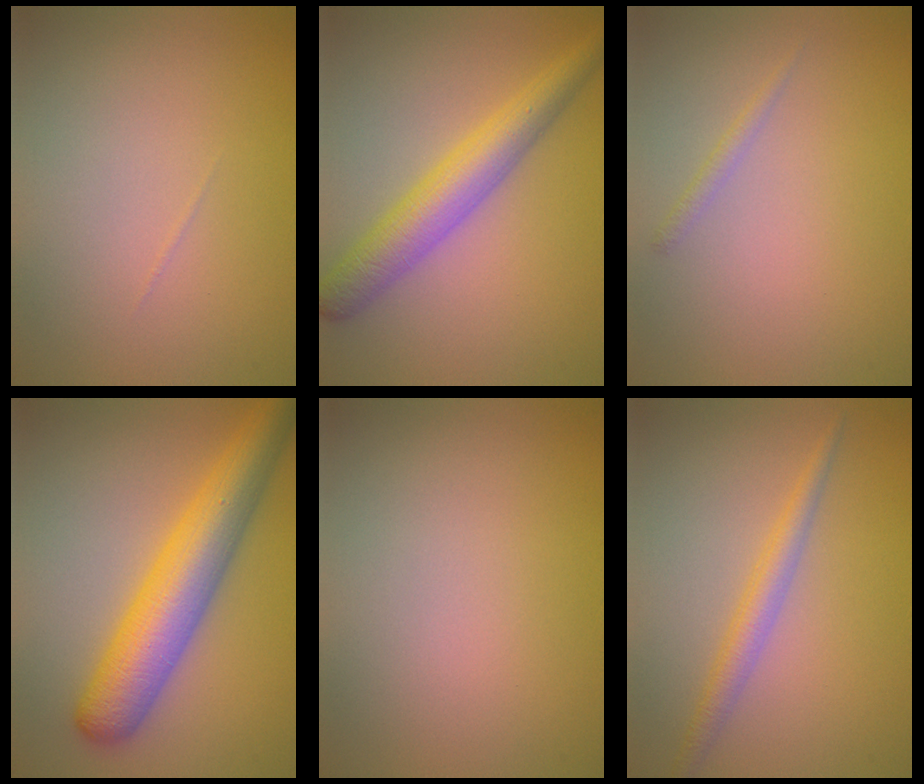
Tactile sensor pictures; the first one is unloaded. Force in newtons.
{"total": 5.0, "press": 5.0, "slide": 0.2}
{"total": 0.8, "press": 0.8, "slide": 0.0}
{"total": 7.8, "press": 7.8, "slide": 0.3}
{"total": 0.0}
{"total": 2.3, "press": 2.3, "slide": 0.1}